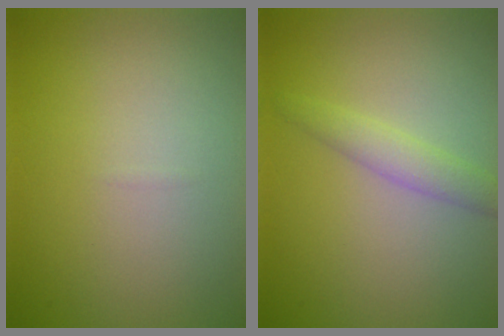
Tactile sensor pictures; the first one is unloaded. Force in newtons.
{"total": 2.0, "press": 2.0, "slide": 0.0}